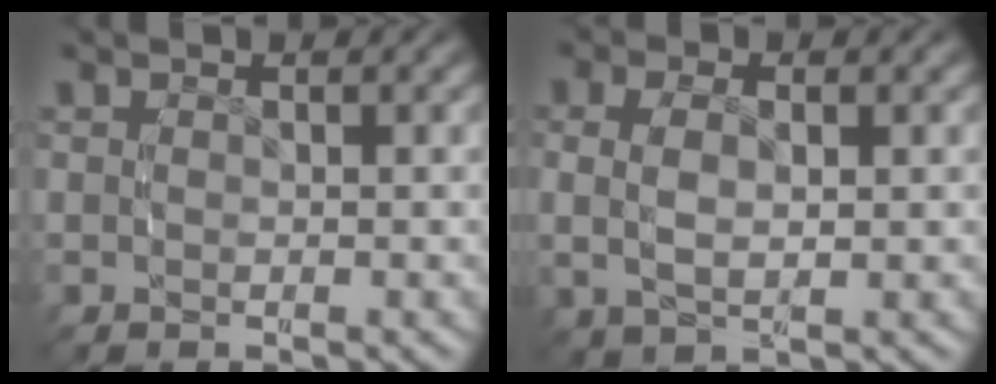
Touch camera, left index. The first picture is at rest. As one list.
[{"total": 3.8, "force": [0.4, 2.2, 3.0], "torque": [-0.071, 0.003, 0.009]}]